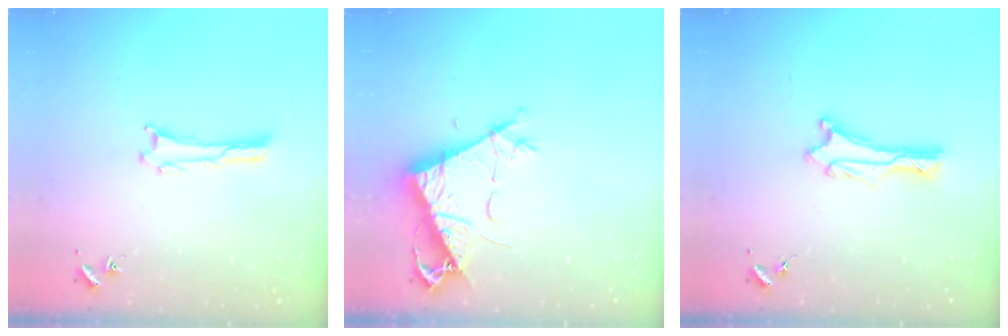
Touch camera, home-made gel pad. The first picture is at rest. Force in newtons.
{"total": 7.7, "press": 7.6, "slide": 1.2}
{"total": 0.9, "press": 0.8, "slide": 0.1}